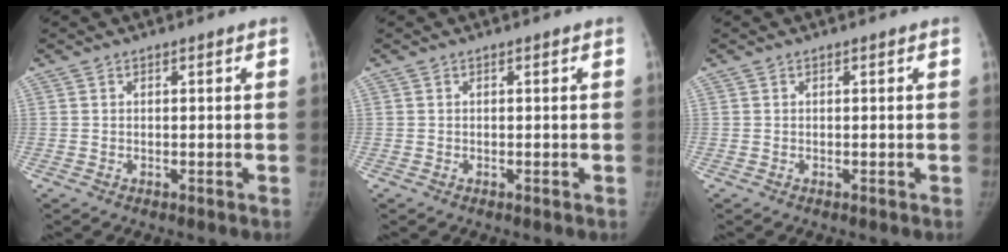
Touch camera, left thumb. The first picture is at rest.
{"total": 0.0}
{"total": 0.0}